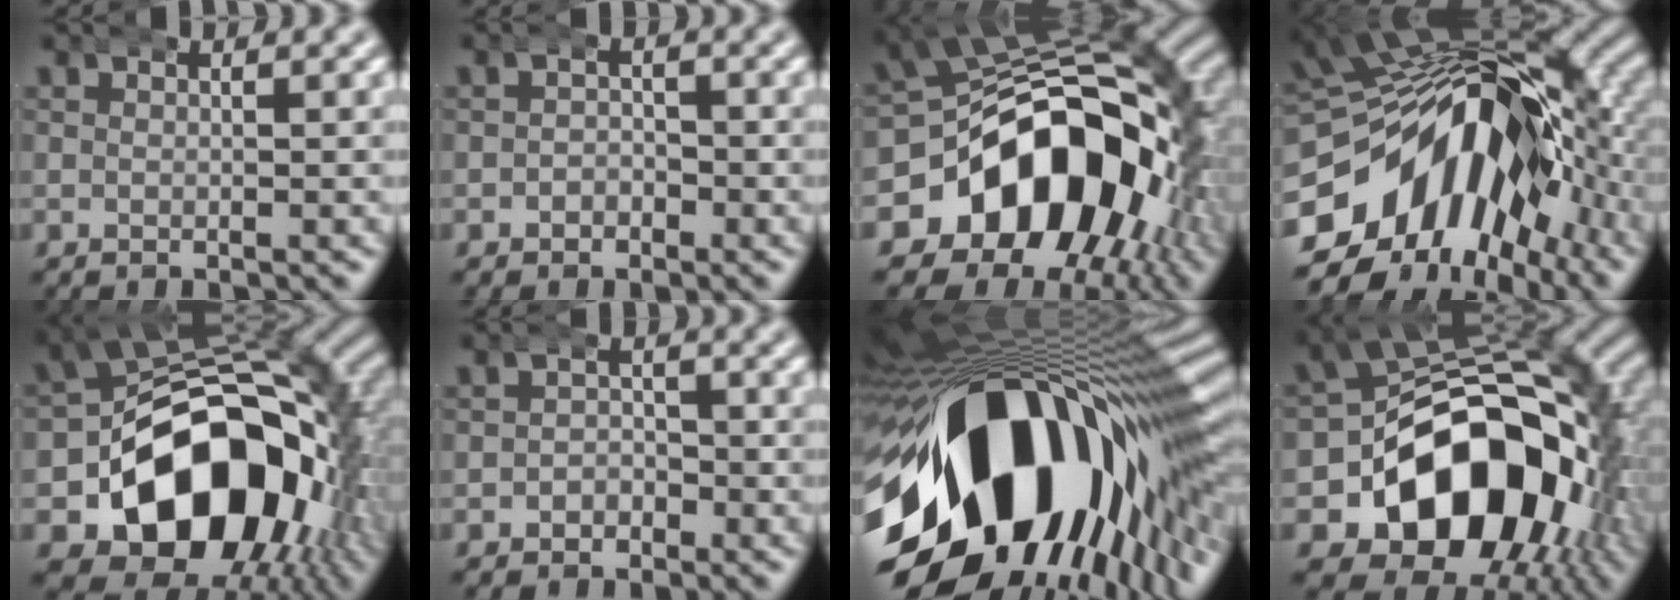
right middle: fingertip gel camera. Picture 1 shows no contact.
{"total": 1.7, "force": [-0.9, 1.4, 0.3], "torque": [-0.002, -0.005, -0.017]}
{"total": 26.1, "force": [-4.5, 18.7, 17.7], "torque": [-0.311, -0.069, -0.050]}
{"total": 22.1, "force": [-3.3, 15.2, 15.7], "torque": [-0.255, -0.028, -0.044]}
{"total": 26.5, "force": [-4.9, 18.4, 18.5], "torque": [-0.332, -0.081, -0.054]}
{"total": 2.0, "force": [-1.1, 1.7, 0.4], "torque": [-0.003, -0.005, -0.020]}
{"total": 30.8, "force": [-5.4, 18.6, 24.0], "torque": [-0.344, -0.005, -0.079]}
{"total": 26.3, "force": [-4.9, 18.3, 18.2], "torque": [-0.330, -0.081, -0.054]}